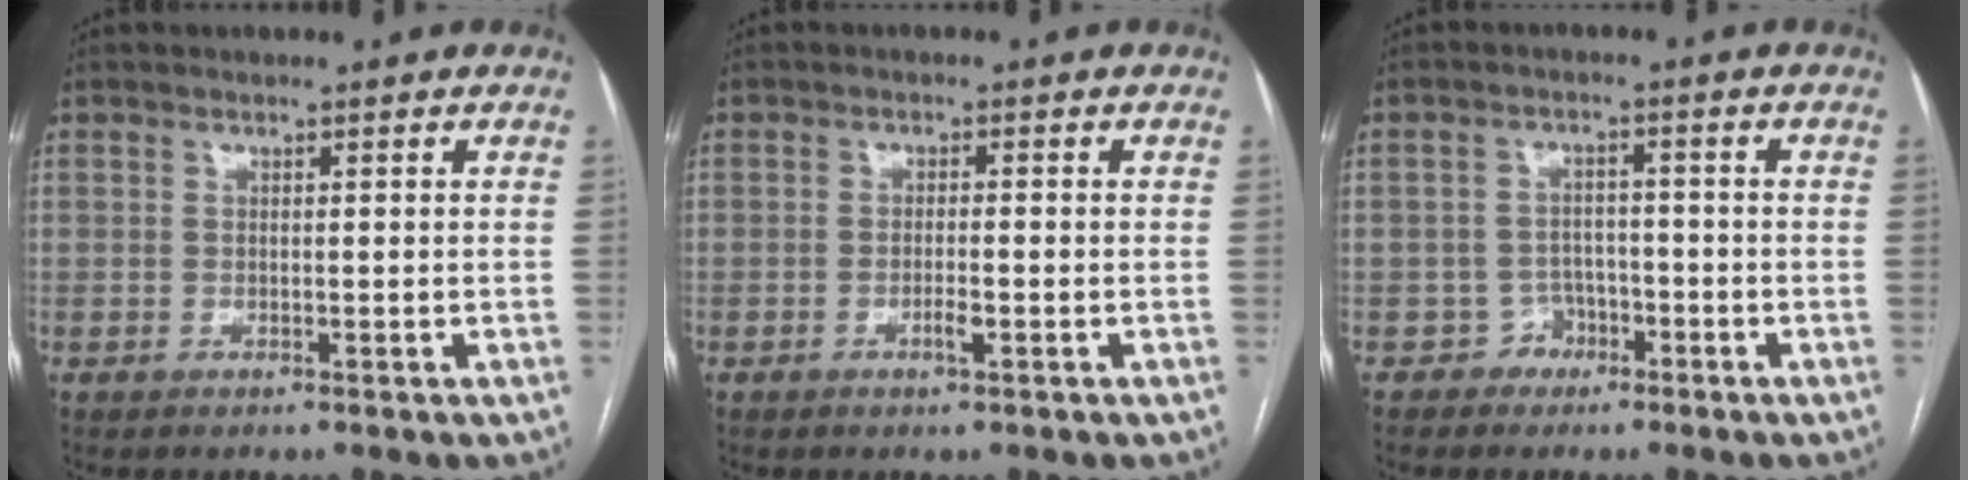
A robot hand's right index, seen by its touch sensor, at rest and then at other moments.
{"total": 2.1, "force": [-0.9, 0.3, 1.9], "torque": [-0.034, -0.001, -0.014]}
{"total": 3.2, "force": [-1.8, 2.6, -0.2], "torque": [0.011, 0.016, -0.030]}